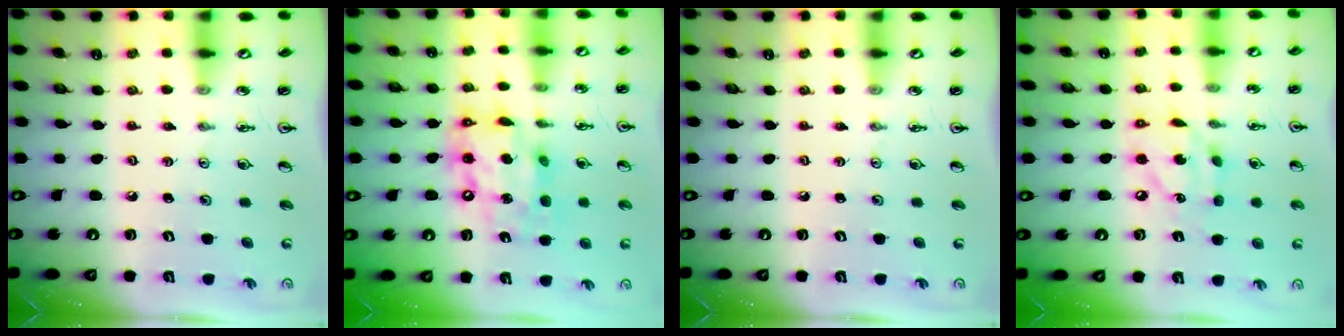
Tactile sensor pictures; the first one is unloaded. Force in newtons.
{"total": 13.5, "press": 13.5, "slide": 1.2}
{"total": 0.0}
{"total": 10.9, "press": 10.8, "slide": 0.7}